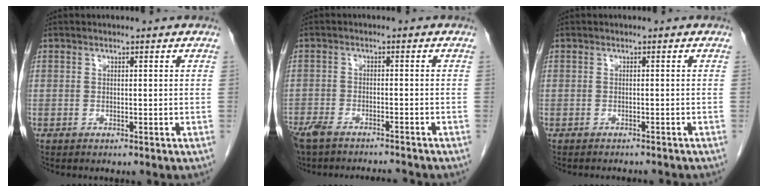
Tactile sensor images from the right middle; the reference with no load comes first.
{"total": 8.4, "force": [-7.6, 1.3, 3.3], "torque": [-0.058, -0.007, -0.123]}
{"total": 4.8, "force": [-4.5, 0.8, 1.4], "torque": [-0.014, -0.007, -0.050]}